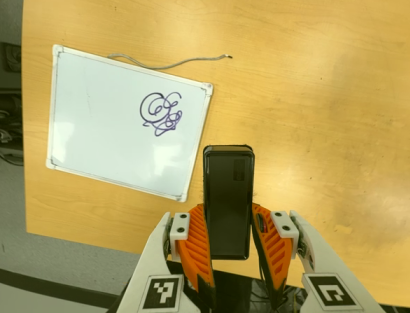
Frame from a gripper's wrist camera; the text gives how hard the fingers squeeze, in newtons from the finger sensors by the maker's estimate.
{"total": 6.0, "left": 4.1, "right": 7.9}